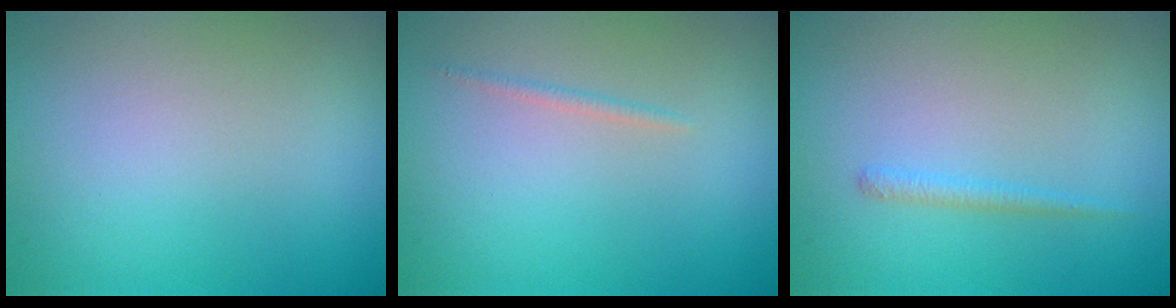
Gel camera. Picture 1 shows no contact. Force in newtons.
{"total": 0.6, "press": 0.6, "slide": 0.1}
{"total": 0.9, "press": 0.9, "slide": 0.1}